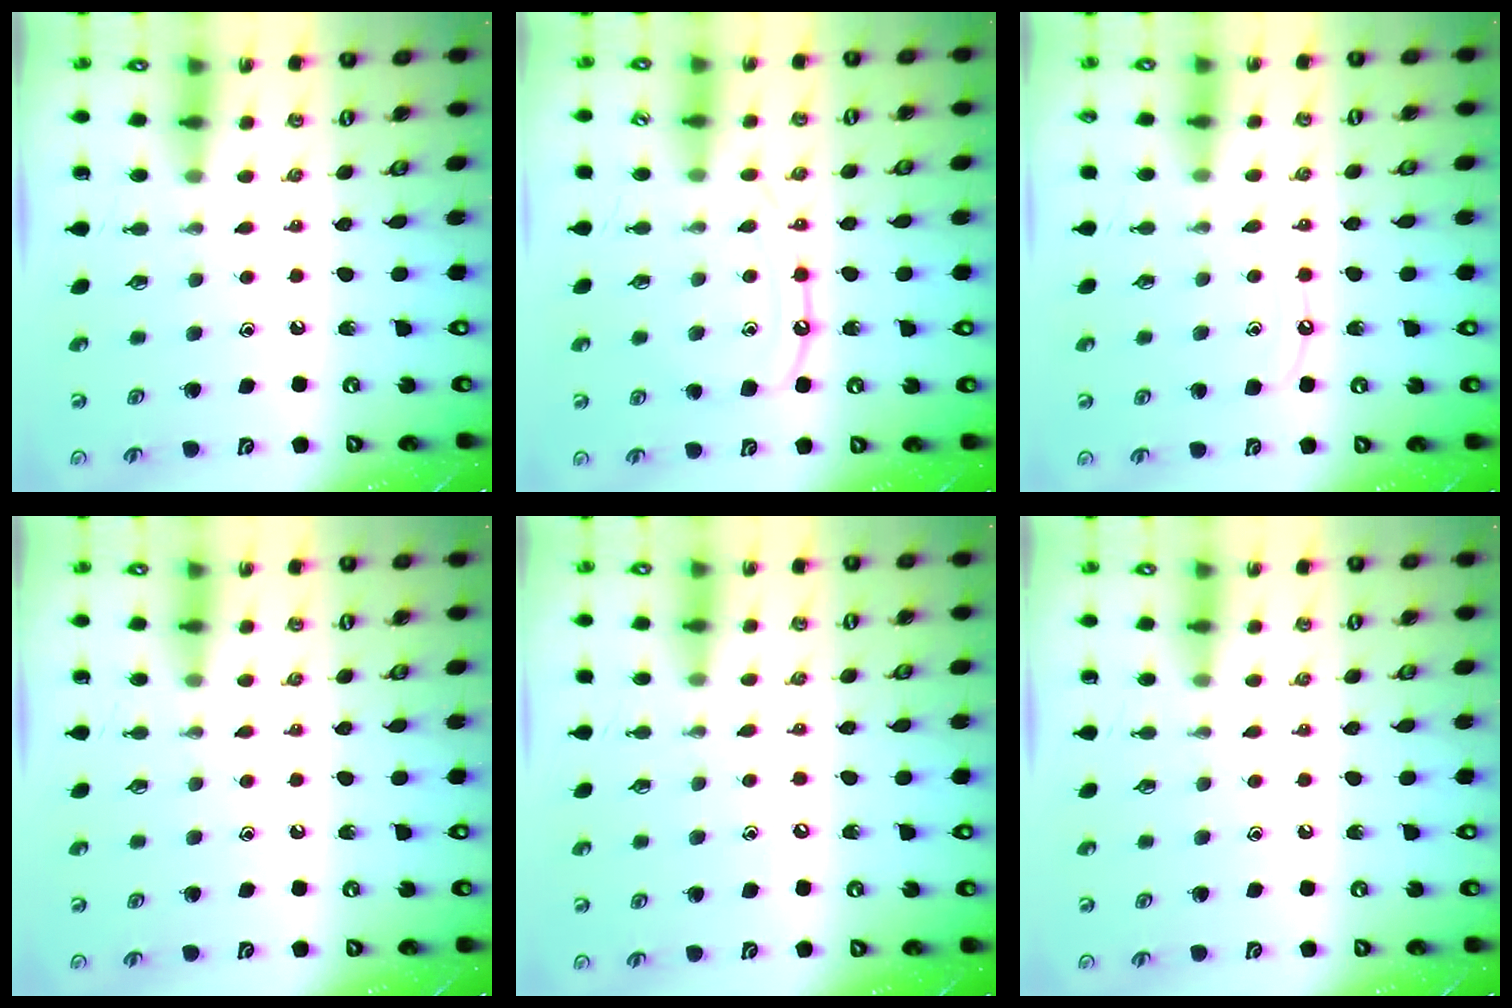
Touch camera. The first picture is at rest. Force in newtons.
{"total": 11.4, "press": 11.4, "slide": 0.9}
{"total": 6.8, "press": 6.8, "slide": 0.7}
{"total": 0.0}
{"total": 3.3, "press": 3.3, "slide": 0.4}
{"total": 0.0}